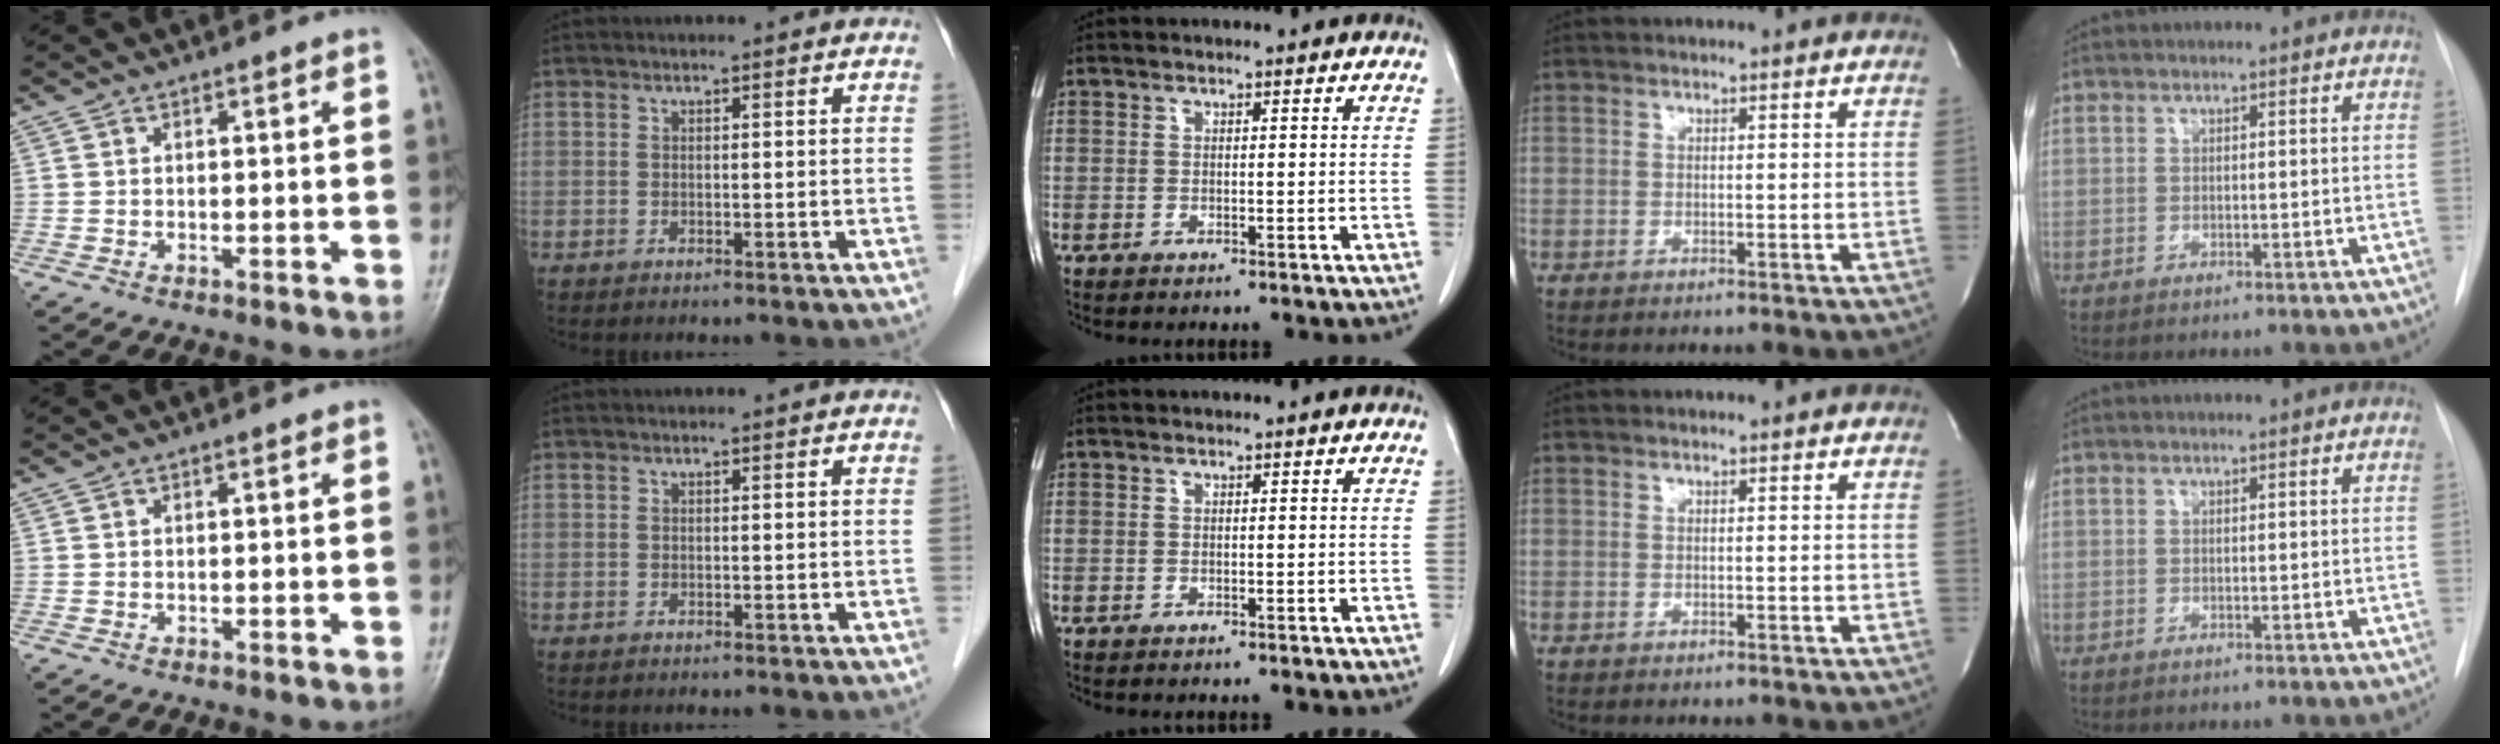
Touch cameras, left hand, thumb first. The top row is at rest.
{}